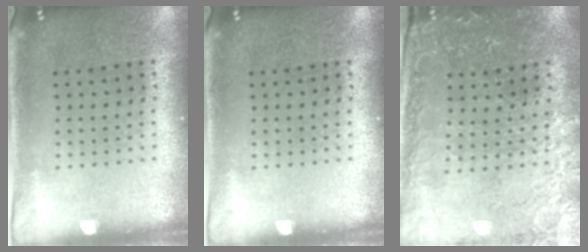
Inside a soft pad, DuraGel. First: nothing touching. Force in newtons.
{"total": 0.0}
{"total": 0.7, "press": 0.6, "slide": 0.4}